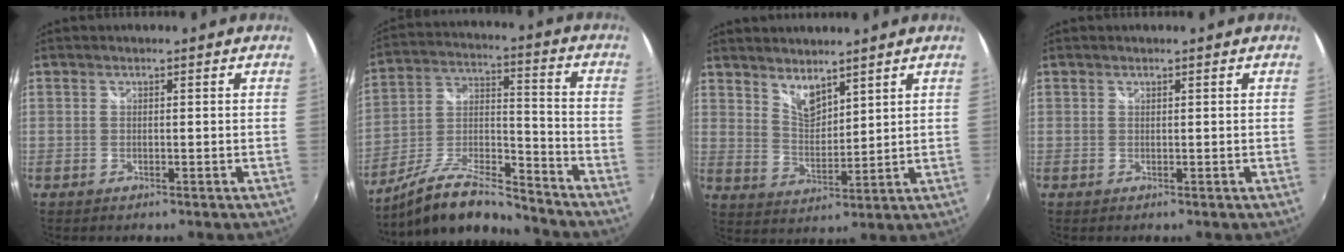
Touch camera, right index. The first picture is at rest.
{"total": 15.2, "force": [-12.9, 3.3, 7.4], "torque": [-0.156, -0.003, -0.236]}
{"total": 5.9, "force": [4.9, 2.1, 2.6], "torque": [-0.038, -0.004, 0.091]}
{"total": 0.0}